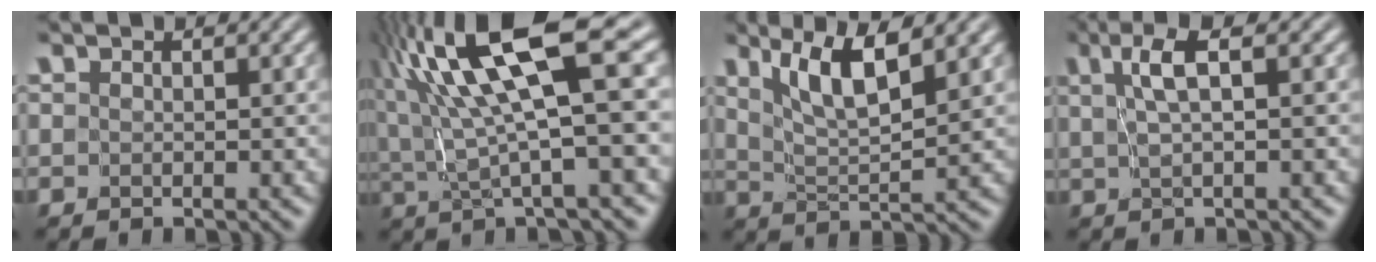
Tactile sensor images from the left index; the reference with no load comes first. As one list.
[{"total": 11.9, "force": [4.5, 2.2, 10.7], "torque": [-0.189, 0.021, 0.081]}, {"total": 5.3, "force": [3.1, 1.0, 4.1], "torque": [-0.079, -0.002, 0.058]}, {"total": 3.0, "force": [1.2, 0.4, 2.8], "torque": [-0.055, 0.005, 0.026]}]